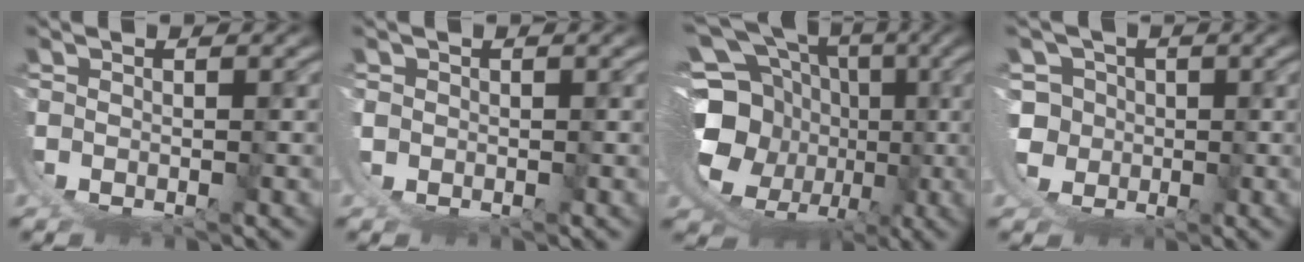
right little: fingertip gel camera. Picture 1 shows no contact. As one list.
[{"total": 1.4, "force": [0.3, 1.4, 0.2], "torque": [-0.017, -0.003, 0.007]}, {"total": 17.8, "force": [0.4, 13.6, 11.6], "torque": [-0.199, -0.030, 0.005]}, {"total": 10.9, "force": [-0.8, 10.3, 3.3], "torque": [-0.116, -0.051, -0.008]}]